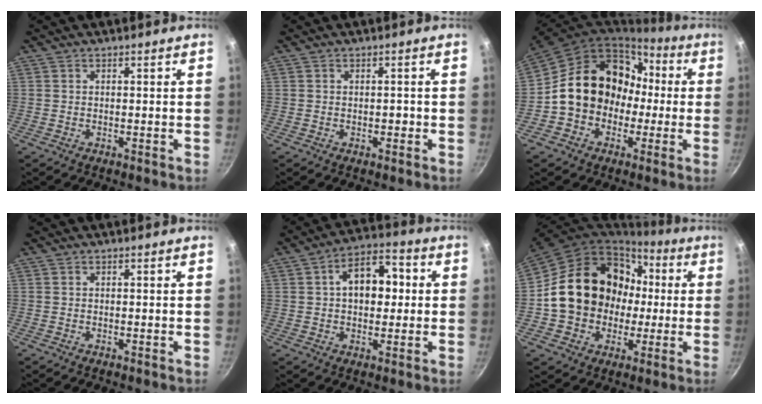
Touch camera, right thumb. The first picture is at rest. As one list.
[{"total": 1.0, "force": [-0.4, 0.6, 0.7], "torque": [-0.002, 0.003, -0.007]}, {"total": 17.9, "force": [-0.7, 14.8, 10.0], "torque": [-0.130, 0.070, -0.010]}, {"total": 0.0}, {"total": 11.2, "force": [1.4, 7.2, 8.4], "torque": [-0.087, 0.020, 0.009]}, {"total": 20.6, "force": [0.6, 17.1, 11.4], "torque": [-0.169, 0.048, 0.020]}]